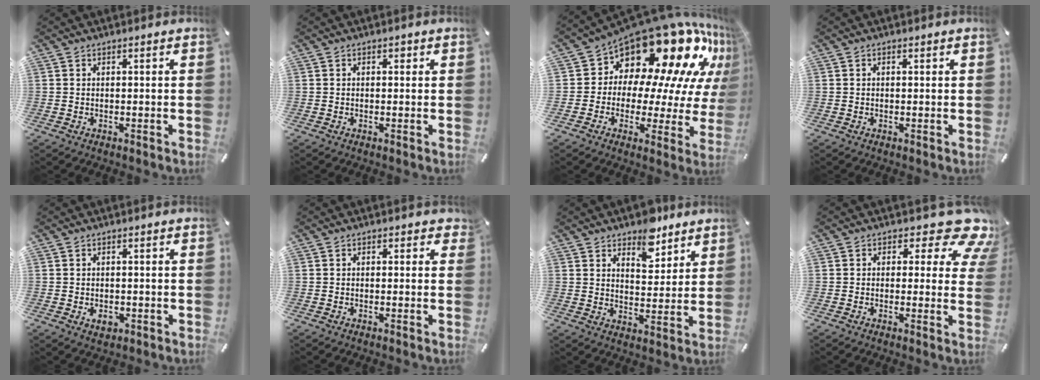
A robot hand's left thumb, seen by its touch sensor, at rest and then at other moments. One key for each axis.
{"total": 0.9, "fx": 0.1, "fy": 0.8, "fz": 0.5, "tx": -0.001, "ty": 0.004, "tz": -0.001}
{"total": 20.2, "fx": 14.6, "fy": 9.9, "fz": 9.9, "tx": -0.135, "ty": -0.132, "tz": 0.250}
{"total": 0.5, "fx": 0.1, "fy": 0.5, "fz": 0.3, "tx": -0.005, "ty": 0.004, "tz": 0.000}
{"total": 2.6, "fx": -0.8, "fy": 1.9, "fz": 1.6, "tx": -0.036, "ty": 0.001, "tz": -0.016}
{"total": 1.1, "fx": 0.0, "fy": 0.9, "fz": 0.7, "tx": -0.005, "ty": 0.002, "tz": -0.004}
{"total": 8.0, "fx": 6.3, "fy": 4.5, "fz": 2.1, "tx": -0.011, "ty": -0.042, "tz": 0.109}
{"total": 10.4, "fx": 5.5, "fy": 4.9, "fz": 7.3, "tx": -0.087, "ty": -0.042, "tz": 0.092}